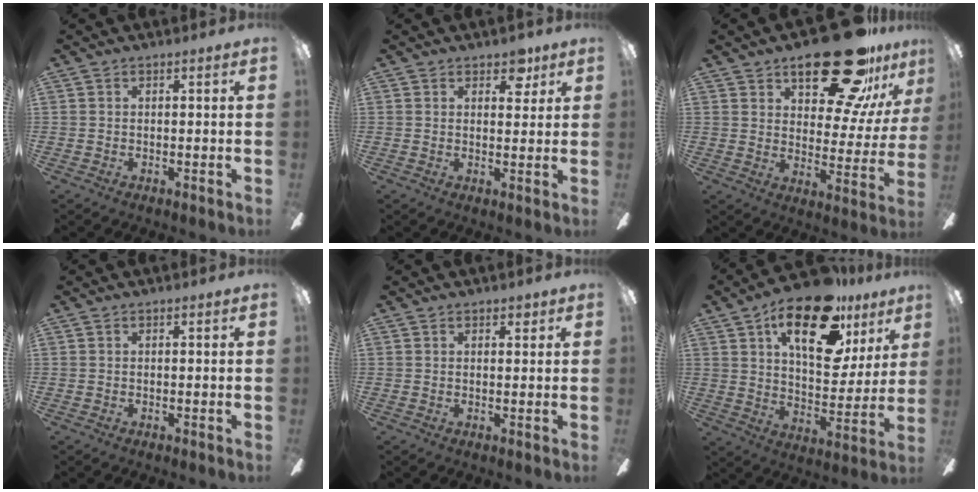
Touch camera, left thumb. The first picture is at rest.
{"total": 5.1, "force": [3.2, 2.9, 2.6], "torque": [-0.017, -0.010, 0.053]}
{"total": 24.1, "force": [16.7, 9.9, 14.3], "torque": [-0.197, -0.100, 0.274]}
{"total": 0.0}
{"total": 1.5, "force": [1.1, 0.8, 0.8], "torque": [0.001, -0.004, 0.015]}
{"total": 23.0, "force": [13.2, 10.3, 15.8], "torque": [-0.236, -0.065, 0.221]}